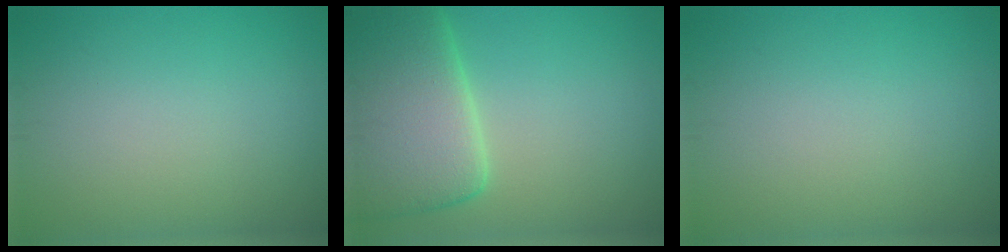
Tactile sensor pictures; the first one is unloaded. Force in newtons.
{"total": 9.2, "press": 9.2, "slide": 0.8}
{"total": 0.0}